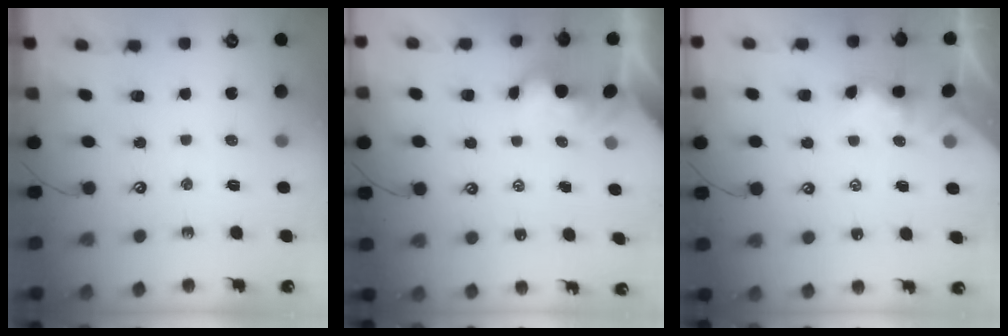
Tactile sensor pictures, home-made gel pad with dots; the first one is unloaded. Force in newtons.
{"total": 1.5, "press": 1.5, "slide": 0.4}
{"total": 1.7, "press": 1.7, "slide": 0.5}